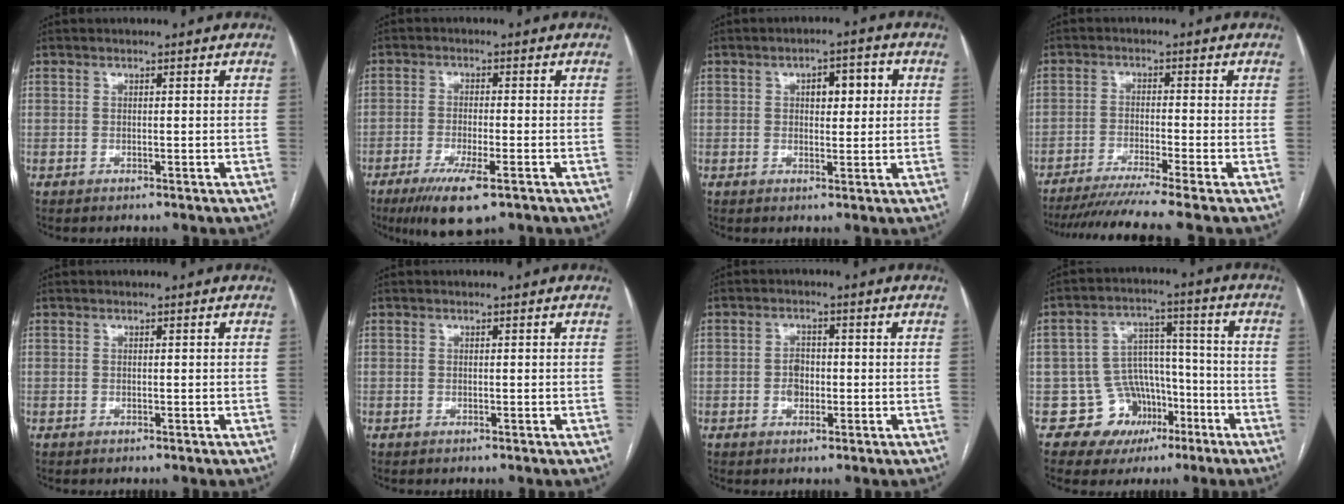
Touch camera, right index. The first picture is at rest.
{"total": 8.2, "force": [-4.9, 1.3, 6.5], "torque": [-0.114, -0.020, -0.079]}
{"total": 4.9, "force": [1.2, 2.2, 4.2], "torque": [-0.060, 0.018, 0.018]}
{"total": 9.9, "force": [-8.2, -2.3, 5.0], "torque": [-0.061, -0.030, -0.131]}
{"total": 0.0}
{"total": 0.0}
{"total": 2.9, "force": [-0.5, 2.1, 1.8], "torque": [-0.028, 0.006, -0.009]}
{"total": 9.4, "force": [-4.5, 8.2, 1.2], "torque": [0.001, 0.051, -0.058]}